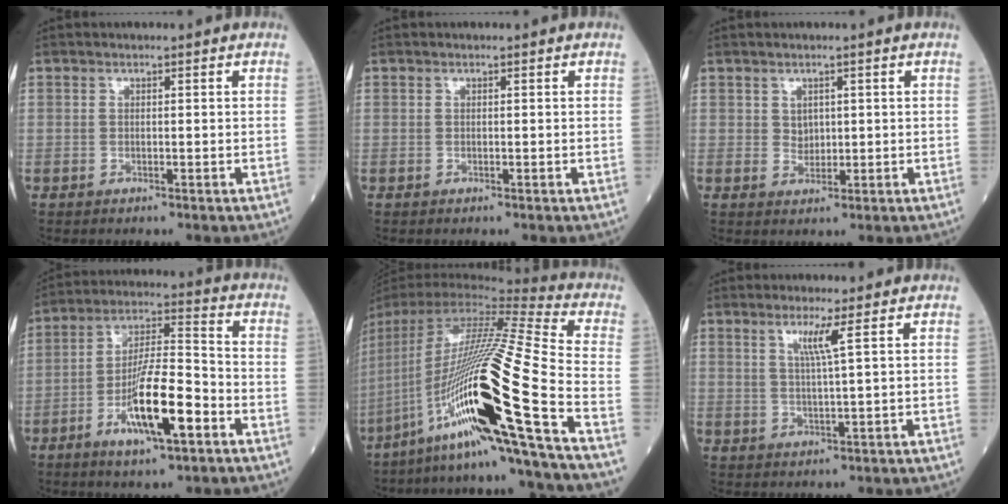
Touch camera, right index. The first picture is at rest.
{"total": 0.0}
{"total": 1.9, "force": [0.6, 1.6, 0.9], "torque": [-0.010, 0.000, 0.011]}
{"total": 12.9, "force": [-5.5, 2.3, 11.5], "torque": [-0.208, -0.003, -0.096]}
{"total": 27.4, "force": [-11.4, -0.5, 24.9], "torque": [-0.459, -0.037, -0.208]}
{"total": 3.4, "force": [1.5, -1.0, 2.8], "torque": [-0.058, -0.004, 0.032]}